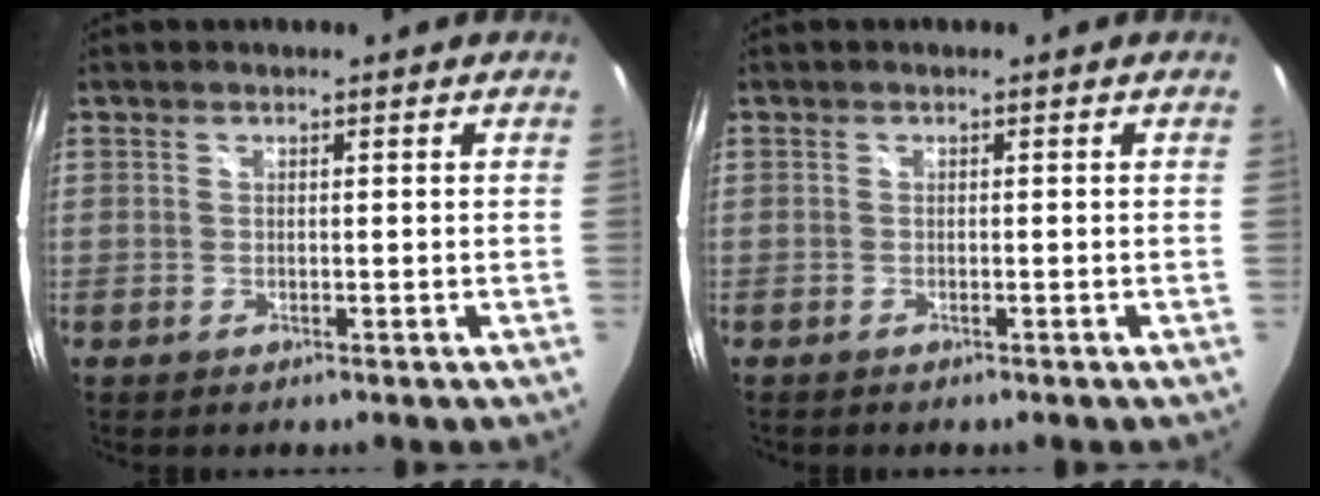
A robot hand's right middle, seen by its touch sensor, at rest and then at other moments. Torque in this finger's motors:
{"motor_torque": [0.43, -0.83, 0.06, 0.00]}